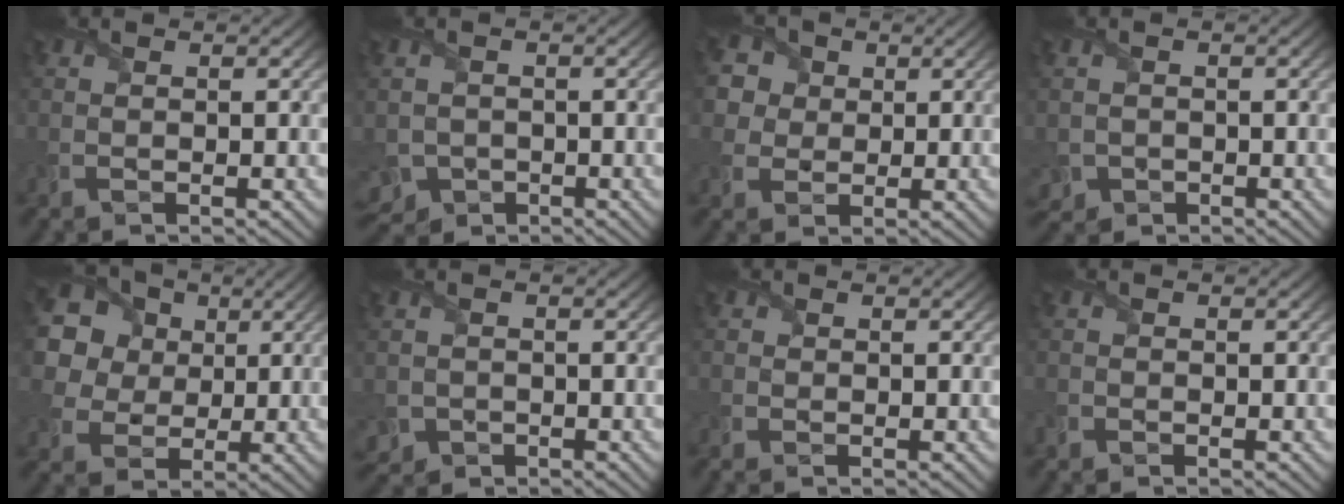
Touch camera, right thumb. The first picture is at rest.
{"total": 4.4, "force": [-2.0, 3.4, 1.8], "torque": [-0.051, -0.022, -0.037]}
{"total": 6.2, "force": [2.5, 5.3, 2.1], "torque": [-0.088, 0.006, 0.036]}
{"total": 2.6, "force": [-1.0, 2.3, 0.7], "torque": [-0.028, -0.014, -0.024]}
{"total": 18.2, "force": [7.1, 15.0, 7.5], "torque": [-0.250, 0.025, 0.138]}
{"total": 2.6, "force": [-1.0, 2.3, 0.6], "torque": [-0.024, -0.015, -0.024]}
{"total": 1.3, "force": [-0.7, 1.0, 0.3], "torque": [-0.010, -0.009, -0.016]}
{"total": 0.7, "force": [-0.5, 0.5, 0.0], "torque": [-0.002, -0.001, -0.011]}